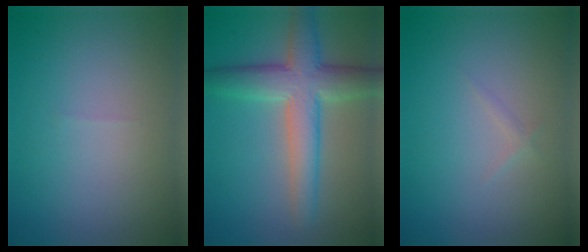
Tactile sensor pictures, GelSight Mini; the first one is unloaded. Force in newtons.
{"total": 6.9, "press": 6.9, "slide": 0.2}
{"total": 0.5, "press": 0.5, "slide": 0.0}